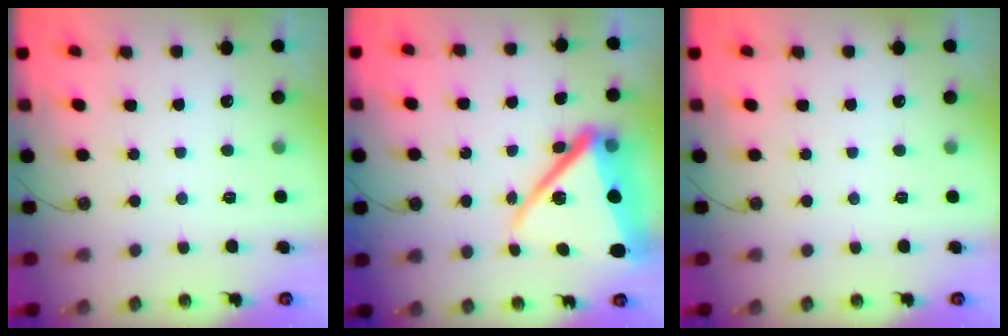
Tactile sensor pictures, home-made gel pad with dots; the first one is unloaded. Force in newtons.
{"total": 18.5, "press": 18.4, "slide": 1.7}
{"total": 0.0}